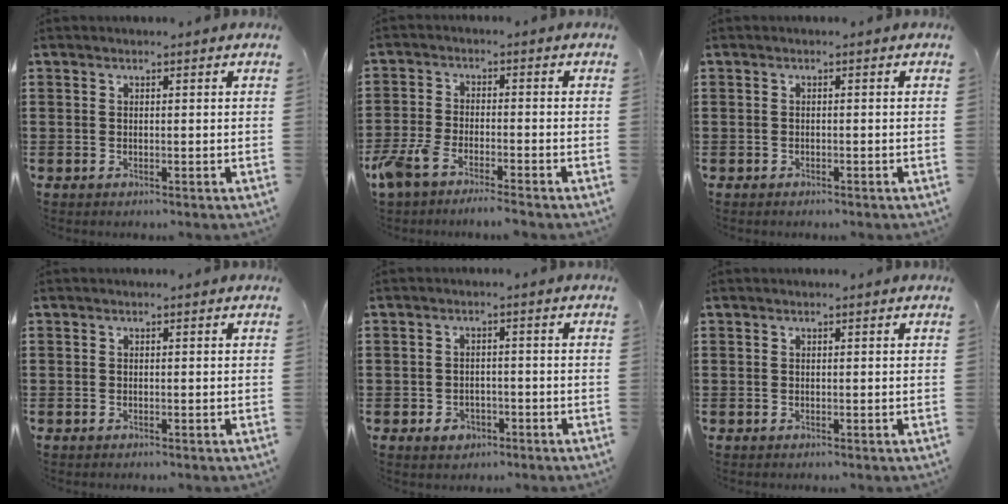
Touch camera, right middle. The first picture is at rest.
{"total": 5.0, "force": [-4.4, 0.8, 2.4], "torque": [-0.073, -0.013, -0.091]}
{"total": 0.6, "force": [-0.5, 0.2, 0.1], "torque": [-0.003, 0.000, -0.011]}
{"total": 0.0}
{"total": 2.3, "force": [-1.5, 1.6, 0.8], "torque": [-0.018, 0.002, -0.031]}
{"total": 0.0}